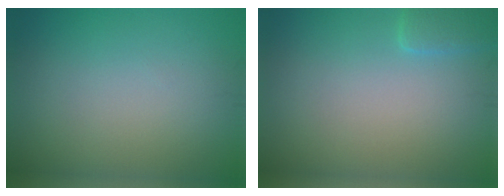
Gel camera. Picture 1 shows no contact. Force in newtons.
{"total": 1.7, "press": 1.7, "slide": 0.1}